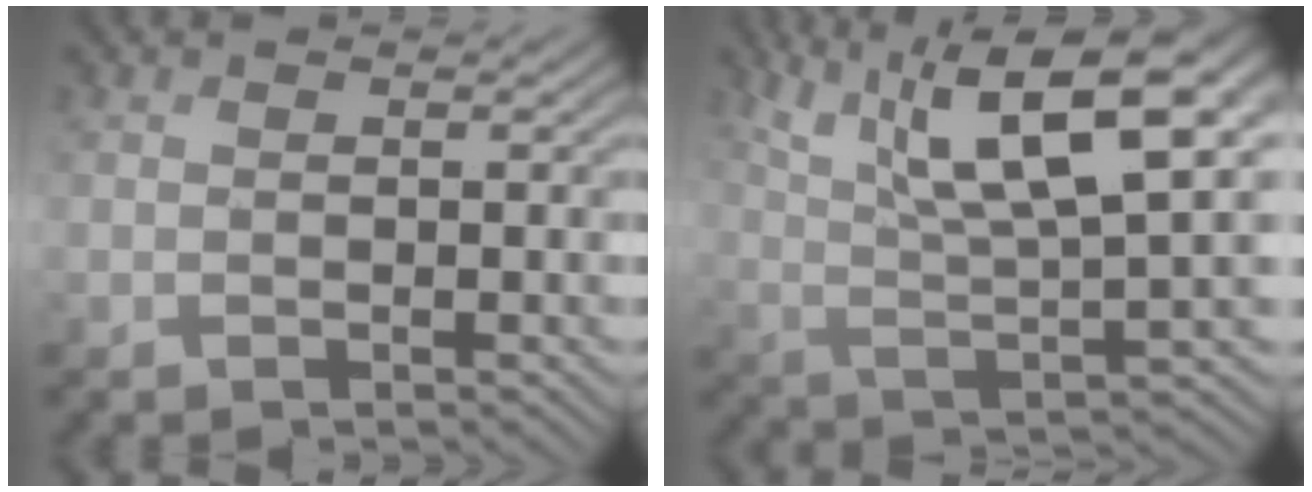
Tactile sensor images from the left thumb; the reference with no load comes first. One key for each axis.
{"total": 16.0, "fx": 8.0, "fy": 4.0, "fz": 13.2, "tx": -0.249, "ty": 0.007, "tz": 0.150}